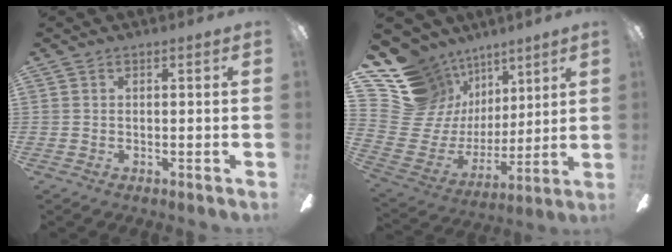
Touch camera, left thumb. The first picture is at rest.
{"total": 17.9, "force": [9.7, 14.2, 4.8], "torque": [-0.128, -0.079, 0.214]}